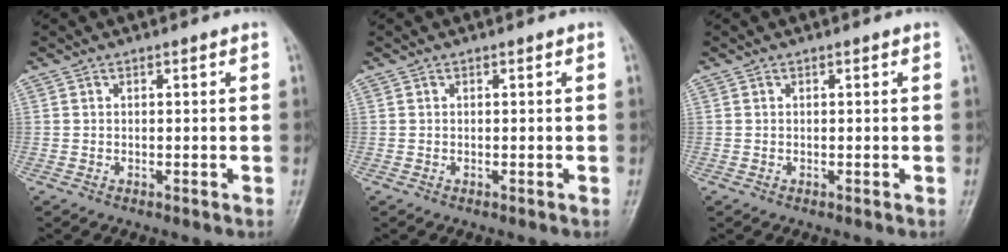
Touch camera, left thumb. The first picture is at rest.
{"total": 0.0}
{"total": 0.0}